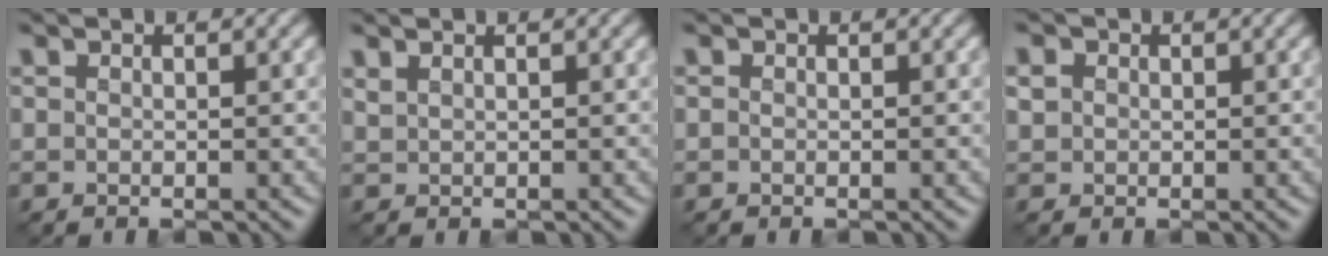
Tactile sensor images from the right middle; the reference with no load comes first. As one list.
[{"total": 0.8, "force": [0.7, 0.2, 0.2], "torque": [-0.010, 0.000, 0.018]}, {"total": 0.0}, {"total": 1.3, "force": [0.2, 1.2, 0.3], "torque": [-0.008, -0.001, 0.003]}]